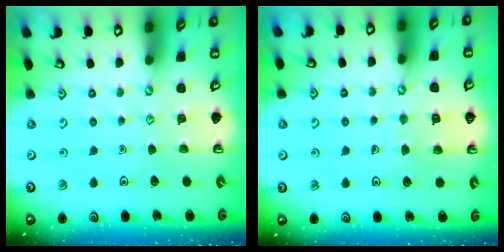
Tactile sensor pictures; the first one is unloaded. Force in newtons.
{"total": 5.6, "press": 5.6, "slide": 0.5}